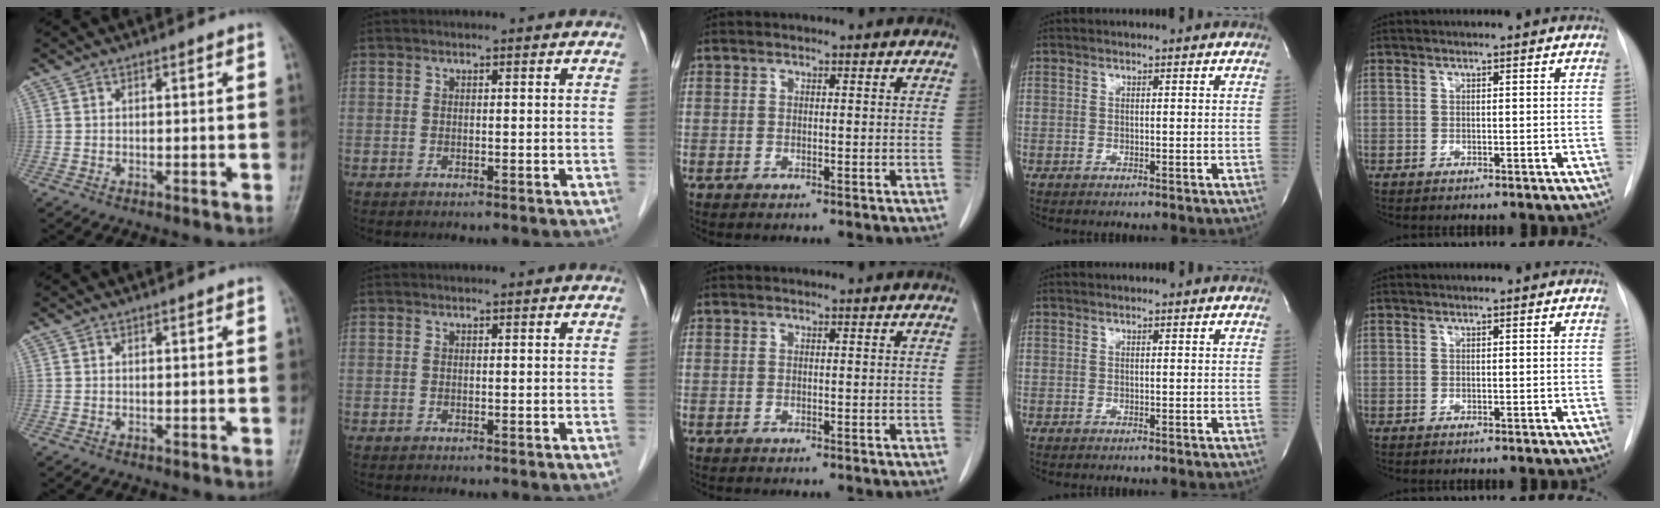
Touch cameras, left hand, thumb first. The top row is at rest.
{}